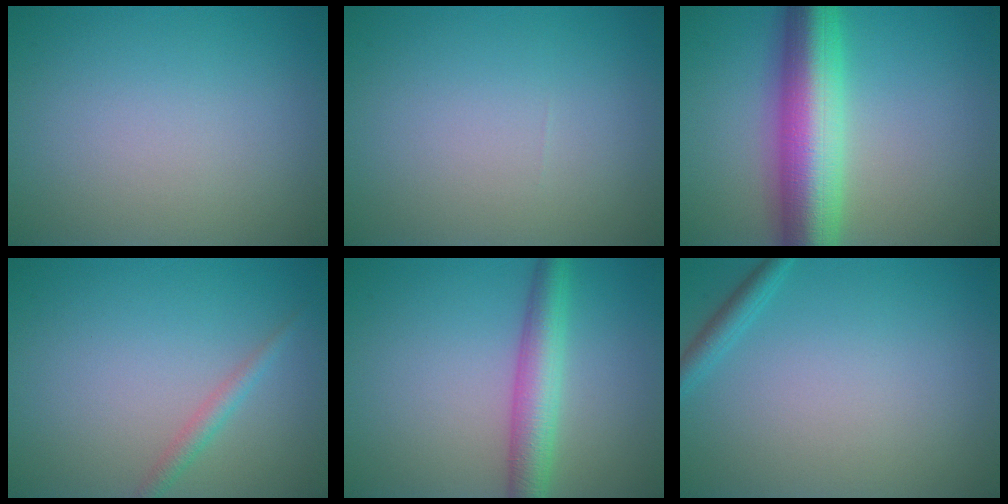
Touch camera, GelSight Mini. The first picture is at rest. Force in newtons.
{"total": 0.0}
{"total": 10.1, "press": 10.1, "slide": 0.1}
{"total": 1.4, "press": 1.4, "slide": 0.1}
{"total": 4.4, "press": 4.4, "slide": 0.1}
{"total": 1.5, "press": 1.5, "slide": 0.2}